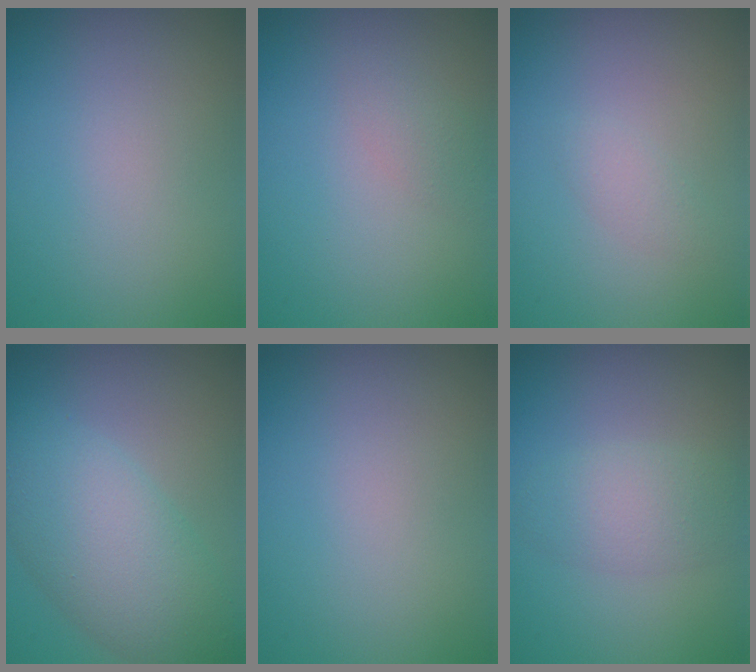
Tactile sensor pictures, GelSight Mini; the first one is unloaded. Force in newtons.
{"total": 1.1, "press": 1.1, "slide": 0.1}
{"total": 1.0, "press": 1.0, "slide": 0.0}
{"total": 7.1, "press": 7.1, "slide": 0.2}
{"total": 0.0}
{"total": 2.8, "press": 2.8, "slide": 0.1}